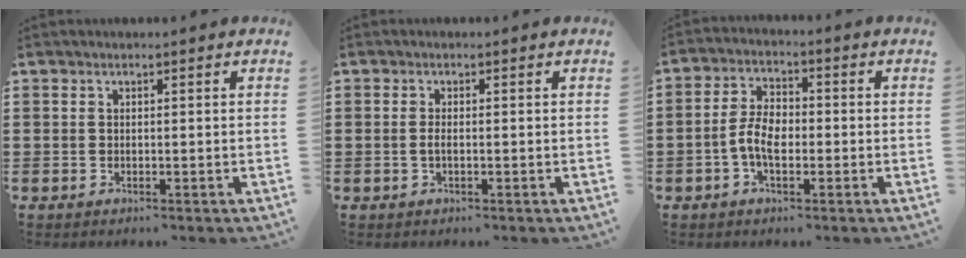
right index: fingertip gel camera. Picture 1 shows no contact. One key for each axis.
{"total": 1.1, "fx": -0.3, "fy": 0.3, "fz": 1.0, "tx": -0.028, "ty": -0.005, "tz": -0.007}
{"total": 5.3, "fx": -1.4, "fy": 2.8, "fz": 4.3, "tx": -0.103, "ty": 0.000, "tz": -0.034}